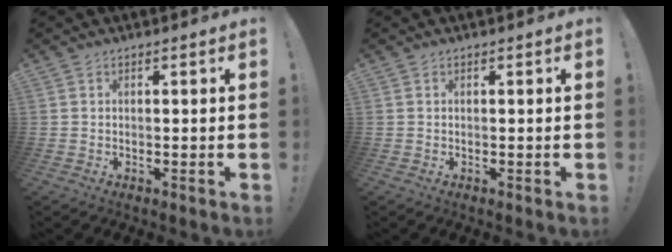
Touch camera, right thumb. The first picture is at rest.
{"total": 0.0}